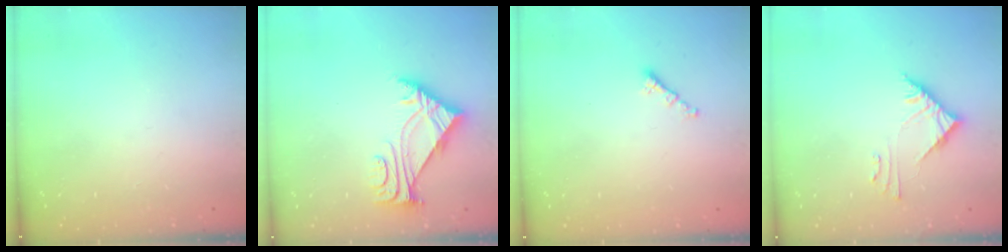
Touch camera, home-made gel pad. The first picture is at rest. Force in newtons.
{"total": 5.8, "press": 5.8, "slide": 1.0}
{"total": 1.2, "press": 1.1, "slide": 0.5}
{"total": 5.2, "press": 5.2, "slide": 0.5}